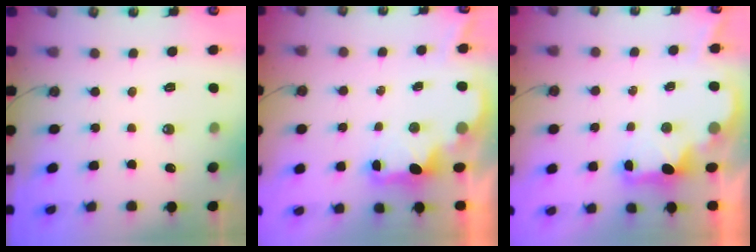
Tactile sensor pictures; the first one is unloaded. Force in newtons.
{"total": 2.1, "press": 1.9, "slide": 0.8}
{"total": 2.2, "press": 2.1, "slide": 0.8}